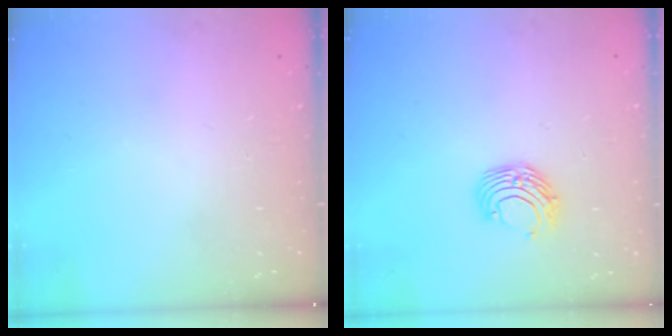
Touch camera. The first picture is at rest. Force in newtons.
{"total": 8.8, "press": 8.8, "slide": 0.9}